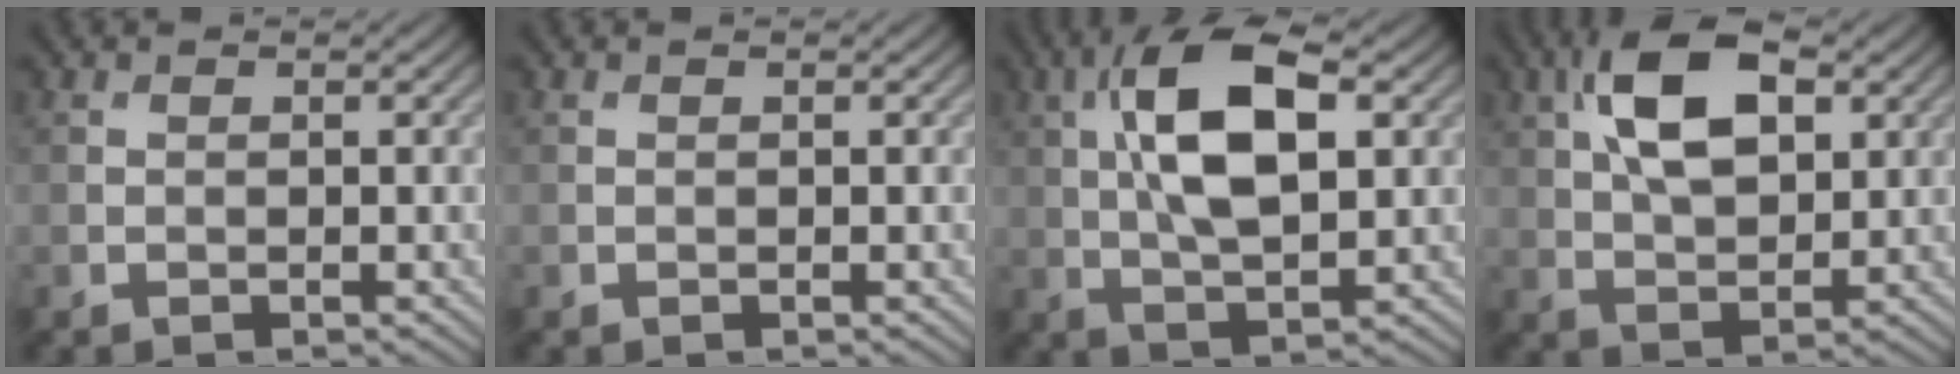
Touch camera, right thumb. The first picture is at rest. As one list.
[{"total": 0.0}, {"total": 11.8, "force": [2.6, 5.1, 10.3], "torque": [-0.196, 0.011, 0.041]}, {"total": 10.9, "force": [3.8, 5.5, 8.6], "torque": [-0.173, 0.017, 0.065]}]